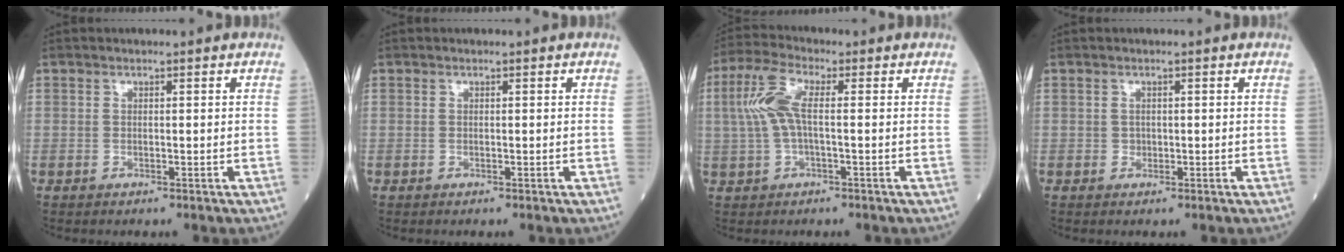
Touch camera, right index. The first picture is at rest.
{"total": 0.0}
{"total": 6.7, "force": [0.6, 1.7, 6.4], "torque": [-0.158, 0.020, 0.011]}
{"total": 0.6, "force": [-0.1, 0.6, 0.1], "torque": [0.003, 0.002, -0.002]}